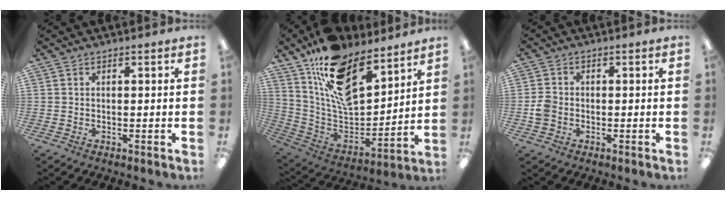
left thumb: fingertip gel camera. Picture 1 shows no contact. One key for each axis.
{"total": 18.0, "fx": 11.9, "fy": 8.9, "fz": 10.2, "tx": -0.182, "ty": -0.077, "tz": 0.217}
{"total": 3.3, "fx": -0.9, "fy": 2.7, "fz": 1.7, "tx": -0.027, "ty": 0.008, "tz": -0.015}